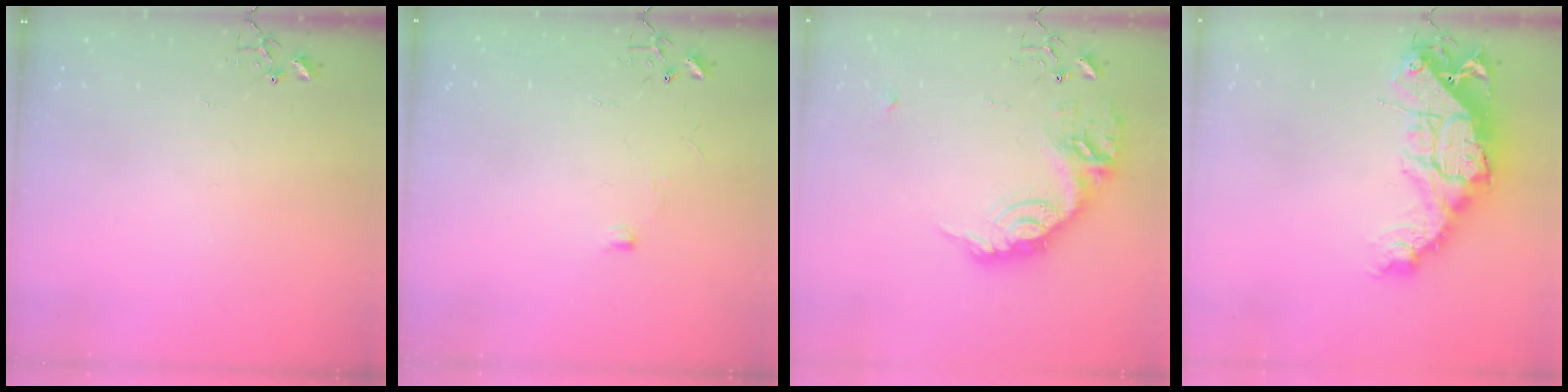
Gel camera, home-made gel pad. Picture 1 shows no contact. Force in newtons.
{"total": 4.4, "press": 4.3, "slide": 0.6}
{"total": 20.9, "press": 20.9, "slide": 1.2}
{"total": 18.5, "press": 18.4, "slide": 2.0}